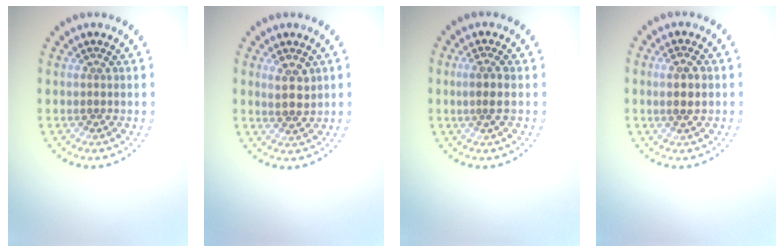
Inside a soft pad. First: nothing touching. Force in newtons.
{"total": 2.1, "press": 2.0, "slide": 0.7}
{"total": 1.6, "press": 1.5, "slide": 0.7}
{"total": 1.5, "press": 1.5, "slide": 0.4}